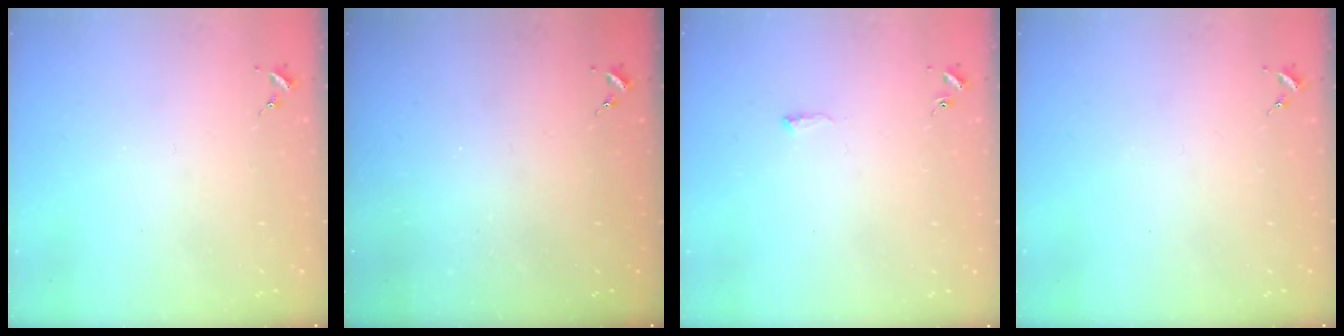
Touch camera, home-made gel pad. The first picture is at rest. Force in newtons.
{"total": 0.0}
{"total": 3.8, "press": 3.7, "slide": 0.4}
{"total": 0.0}